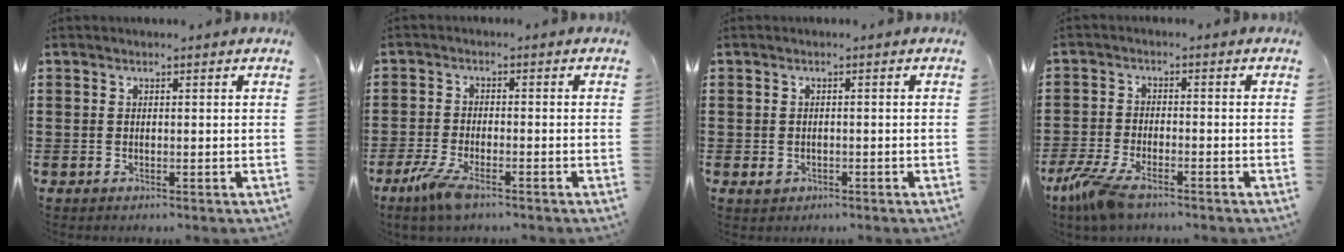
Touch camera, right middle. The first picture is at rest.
{"total": 4.7, "force": [-2.9, 1.2, 3.5], "torque": [-0.091, -0.012, -0.060]}
{"total": 1.2, "force": [-0.5, 0.9, 0.6], "torque": [-0.015, 0.002, -0.011]}
{"total": 5.9, "force": [-4.2, 1.6, 3.8], "torque": [-0.104, -0.012, -0.086]}